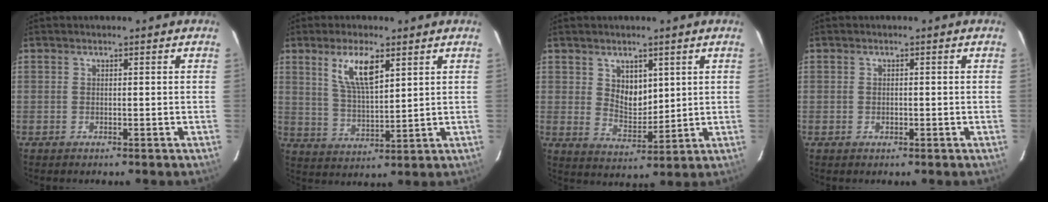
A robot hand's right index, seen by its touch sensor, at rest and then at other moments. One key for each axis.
{"total": 8.7, "fx": 4.4, "fy": 2.9, "fz": 6.9, "tx": -0.124, "ty": 0.000, "tz": 0.092}
{"total": 6.3, "fx": 2.7, "fy": 4.2, "fz": 3.7, "tx": -0.057, "ty": -0.003, "tz": 0.055}
{"total": 0.9, "fx": -0.2, "fy": 0.8, "fz": 0.3, "tx": -0.003, "ty": -0.001, "tz": -0.003}